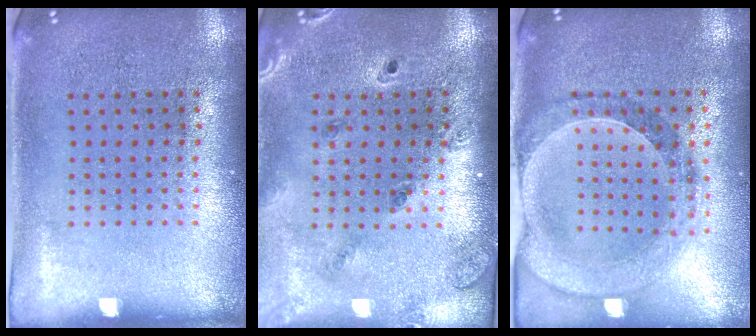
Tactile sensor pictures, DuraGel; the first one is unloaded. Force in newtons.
{"total": 1.4, "press": 1.3, "slide": 0.3}
{"total": 1.0, "press": 0.9, "slide": 0.2}